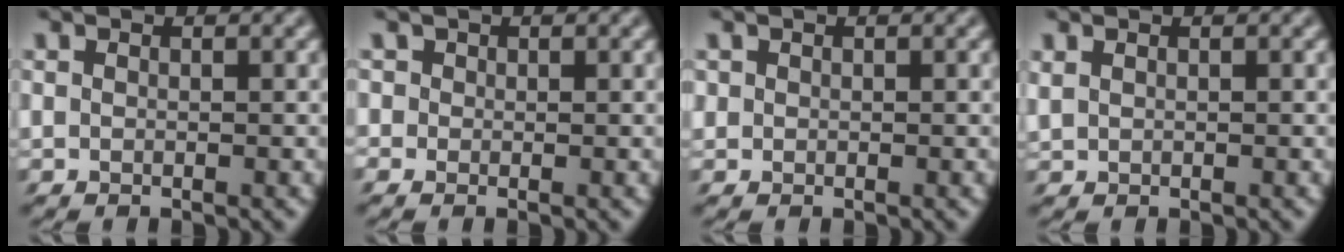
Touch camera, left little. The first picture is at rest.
{"total": 1.0, "force": [0.4, 1.0, 0.0], "torque": [-0.012, 0.005, 0.021]}
{"total": 0.7, "force": [0.0, 0.7, 0.2], "torque": [-0.010, 0.001, 0.000]}
{"total": 0.8, "force": [0.1, 0.5, 0.6], "torque": [-0.019, 0.000, 0.001]}